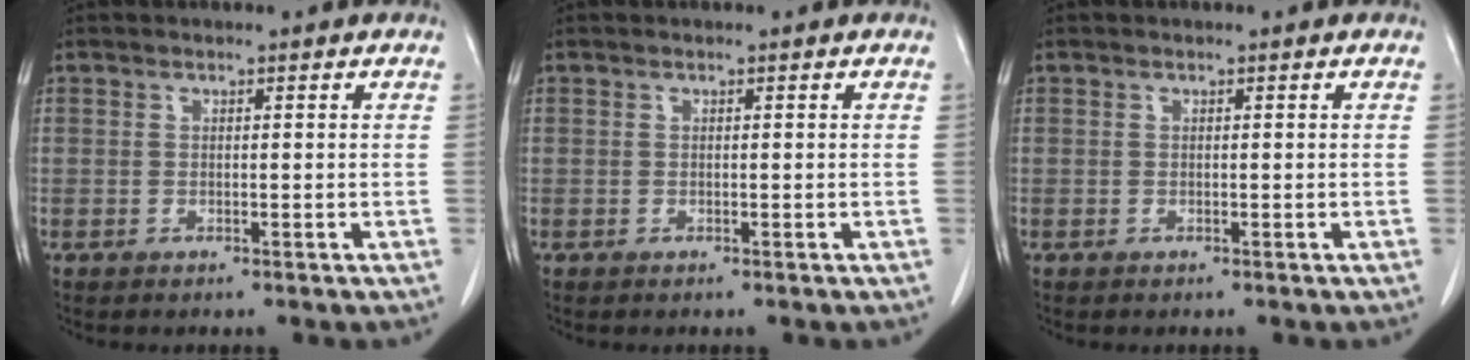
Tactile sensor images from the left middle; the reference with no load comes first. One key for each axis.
{"total": 0.0}
{"total": 0.0}